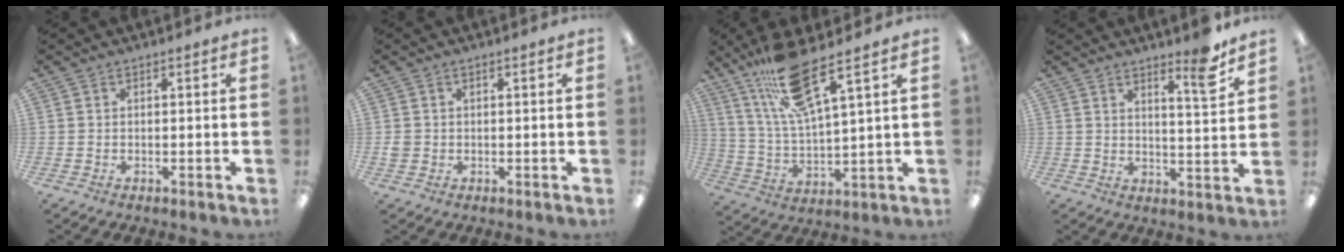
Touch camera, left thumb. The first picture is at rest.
{"total": 1.8, "force": [0.0, 1.6, 0.7], "torque": [-0.013, 0.005, -0.002]}
{"total": 16.1, "force": [11.4, 3.2, 10.9], "torque": [-0.214, -0.046, 0.192]}
{"total": 7.9, "force": [6.1, 1.0, 4.9], "torque": [-0.058, -0.044, 0.093]}